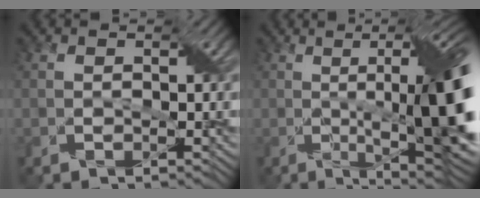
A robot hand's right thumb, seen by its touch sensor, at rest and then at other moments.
{"total": 15.2, "force": [-0.2, 3.2, 14.9], "torque": [-0.184, 0.000, -0.008]}